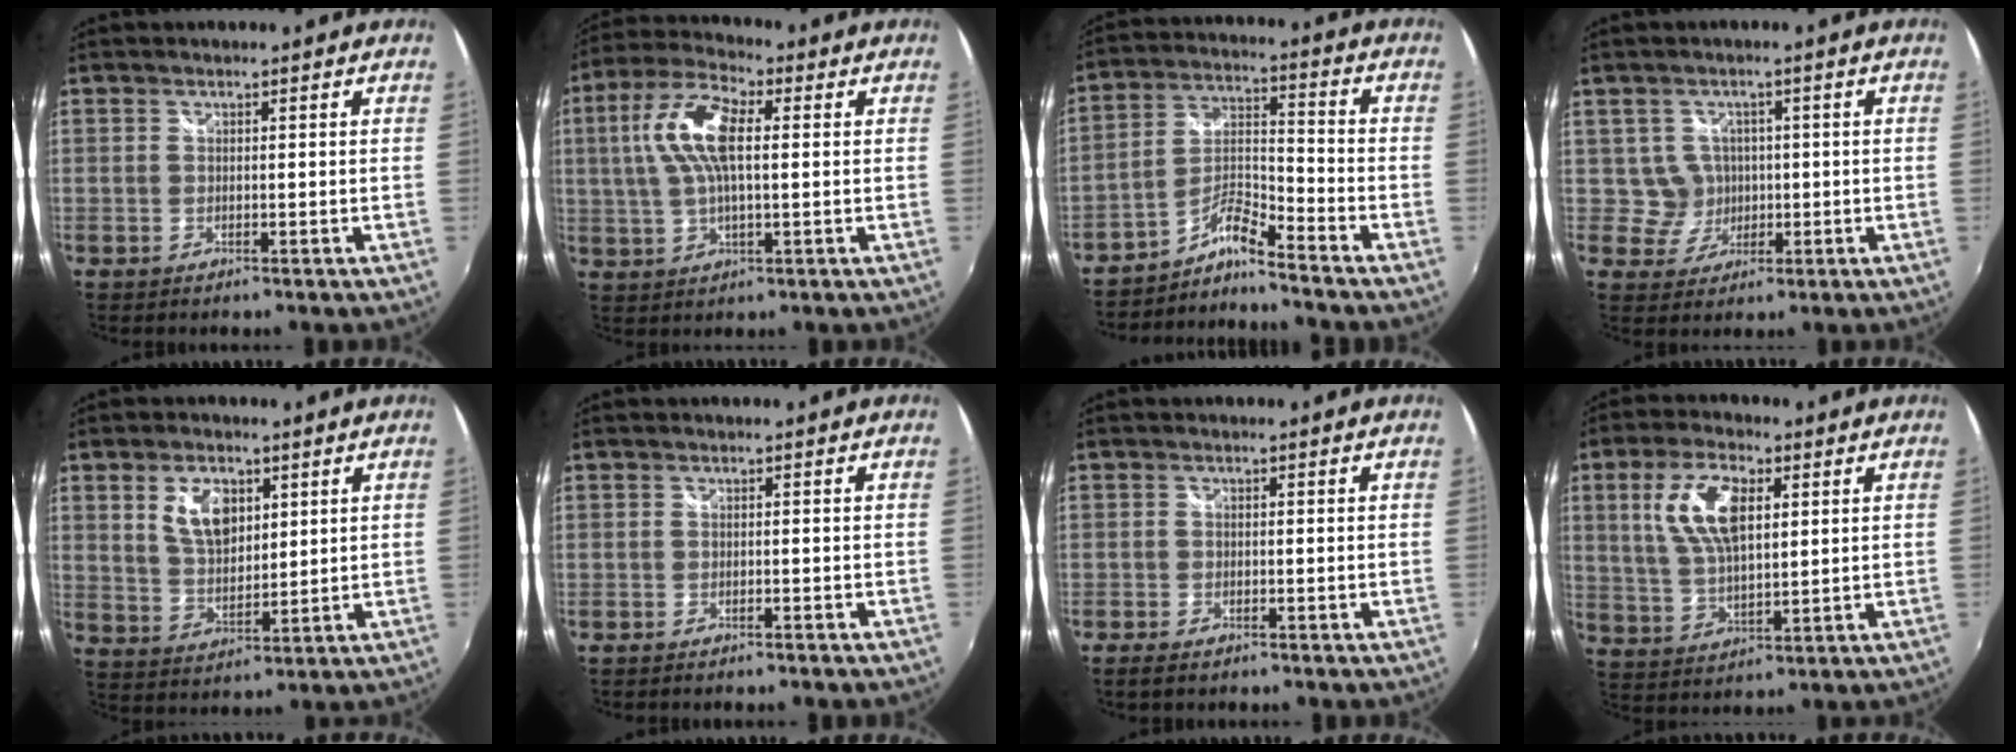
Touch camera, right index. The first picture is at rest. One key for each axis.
{"total": 11.6, "fx": 1.9, "fy": 4.4, "fz": 10.5, "tx": -0.216, "ty": 0.019, "tz": 0.032}
{"total": 6.4, "fx": -5.8, "fy": -0.9, "fz": 2.4, "tx": -0.054, "ty": 0.023, "tz": -0.120}
{"total": 4.4, "fx": 0.1, "fy": 4.4, "fz": 0.3, "tx": -0.012, "ty": 0.015, "tz": 0.010}
{"total": 7.9, "fx": 3.2, "fy": 4.5, "fz": 5.6, "tx": -0.105, "ty": 0.007, "tz": 0.063}
{"total": 1.6, "fx": -1.4, "fy": 0.3, "fz": 0.5, "tx": -0.018, "ty": -0.006, "tz": -0.024}
{"total": 2.7, "fx": -2.1, "fy": 1.0, "fz": 1.4, "tx": -0.034, "ty": -0.010, "tz": -0.039}
{"total": 11.0, "fx": 3.4, "fy": 5.1, "fz": 9.2, "tx": -0.184, "ty": 0.011, "tz": 0.071}